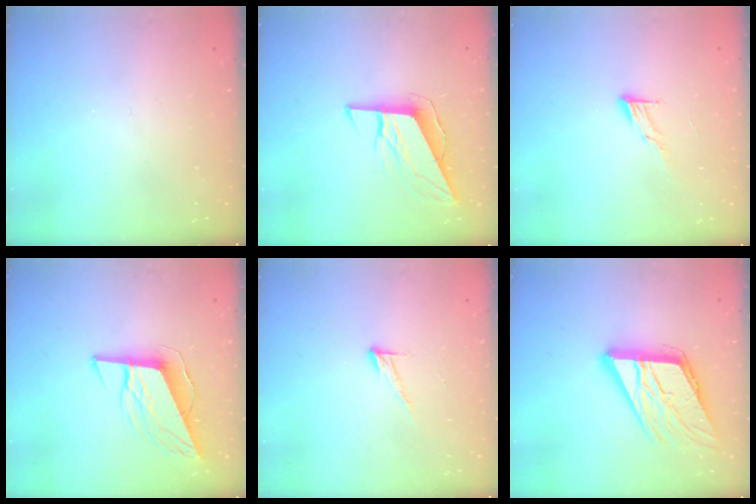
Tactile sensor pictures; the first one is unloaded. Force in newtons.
{"total": 9.5, "press": 9.3, "slide": 1.9}
{"total": 7.2, "press": 7.2, "slide": 0.6}
{"total": 13.0, "press": 12.6, "slide": 3.2}
{"total": 5.9, "press": 5.9, "slide": 0.3}
{"total": 17.7, "press": 17.6, "slide": 2.1}